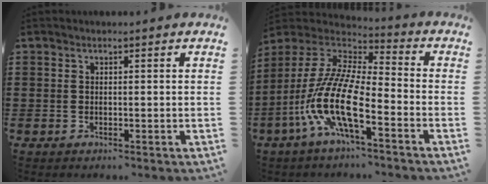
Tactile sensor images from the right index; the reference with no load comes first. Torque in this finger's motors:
{"motor_torque": [2.14, 0.00, 1.05, 0.21]}